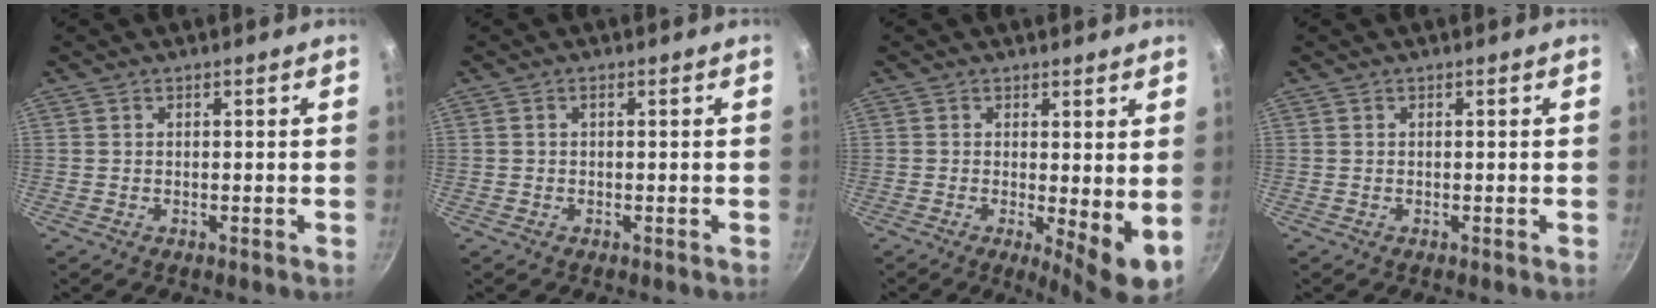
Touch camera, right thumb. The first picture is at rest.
{"total": 0.5, "force": [0.0, 0.2, 0.5], "torque": [-0.010, 0.005, 0.002]}
{"total": 6.4, "force": [0.3, 2.0, 6.0], "torque": [-0.085, -0.019, 0.006]}
{"total": 0.0}